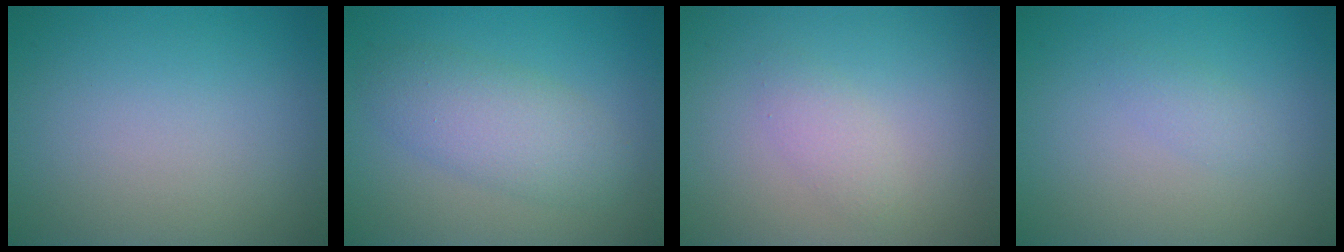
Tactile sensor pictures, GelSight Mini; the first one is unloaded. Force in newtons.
{"total": 4.0, "press": 4.0, "slide": 0.1}
{"total": 1.6, "press": 1.6, "slide": 0.1}
{"total": 1.1, "press": 1.1, "slide": 0.0}